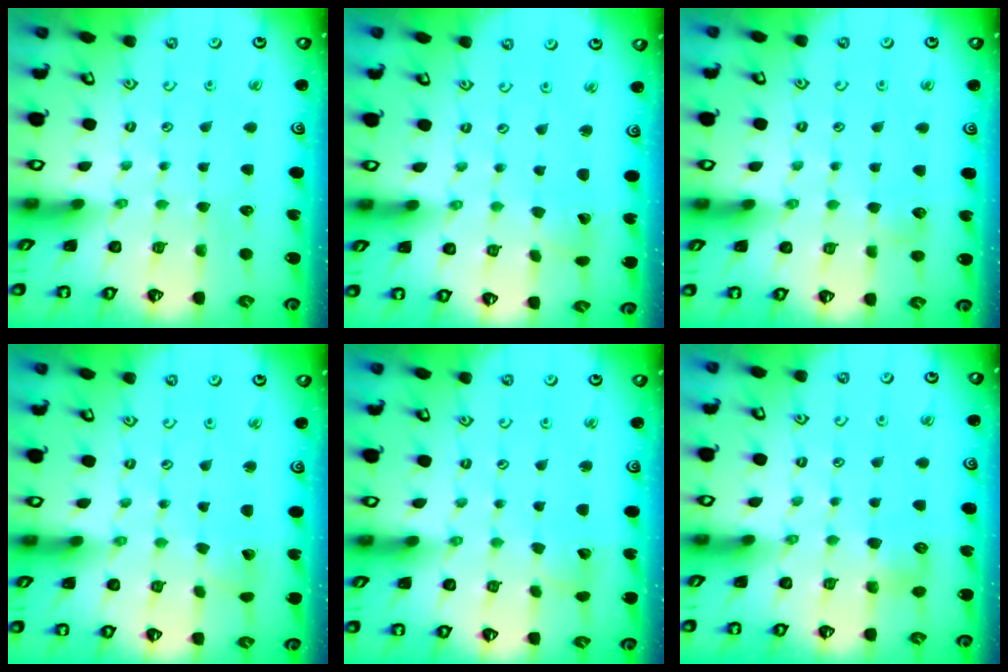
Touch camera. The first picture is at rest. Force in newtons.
{"total": 2.8, "press": 2.8, "slide": 0.1}
{"total": 3.2, "press": 3.2, "slide": 0.4}
{"total": 2.2, "press": 2.2, "slide": 0.1}
{"total": 2.3, "press": 2.3, "slide": 0.4}
{"total": 5.7, "press": 5.7, "slide": 0.6}